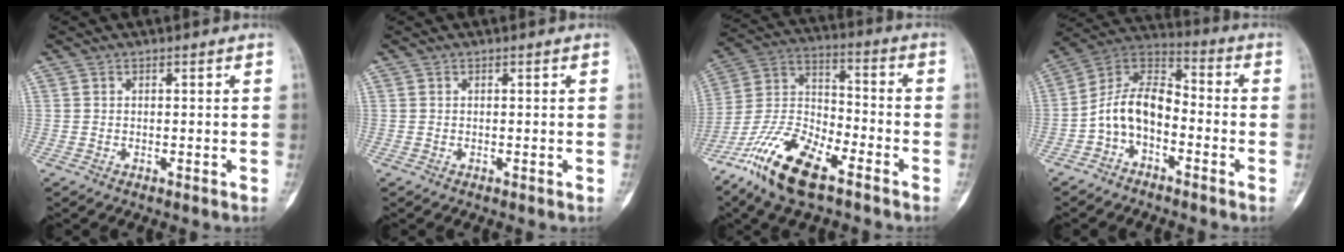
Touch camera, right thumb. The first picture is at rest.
{"total": 0.0}
{"total": 16.8, "force": [-10.6, 6.3, 11.3], "torque": [-0.221, 0.054, -0.207]}
{"total": 10.4, "force": [-3.6, 6.5, 7.4], "torque": [-0.124, 0.068, -0.081]}